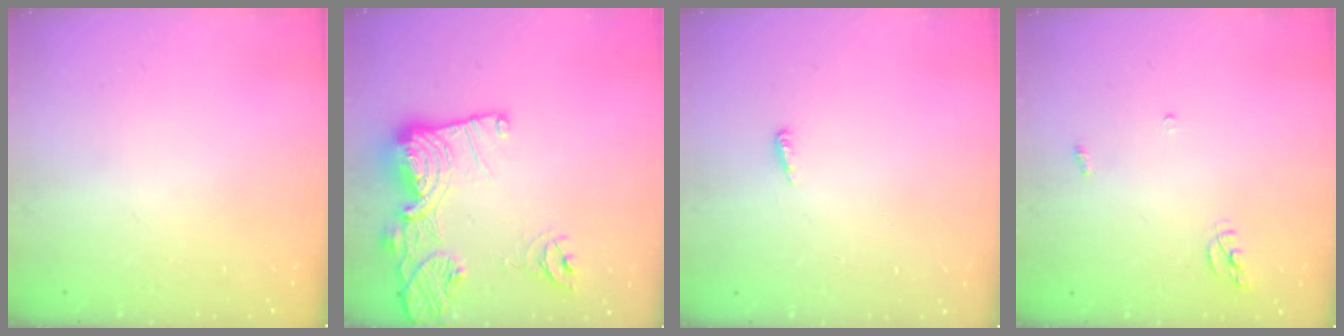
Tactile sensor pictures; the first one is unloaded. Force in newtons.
{"total": 18.6, "press": 18.6, "slide": 1.6}
{"total": 3.6, "press": 3.5, "slide": 0.6}
{"total": 5.6, "press": 5.6, "slide": 0.4}